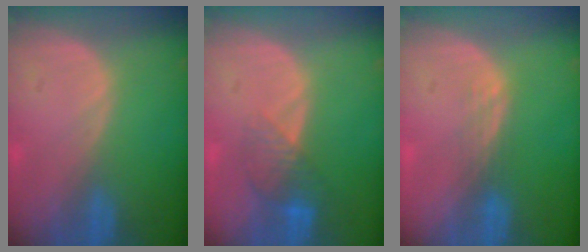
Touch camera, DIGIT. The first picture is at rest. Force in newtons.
{"total": 4.2, "press": 3.7, "slide": 1.9}
{"total": 1.8, "press": 1.7, "slide": 0.2}